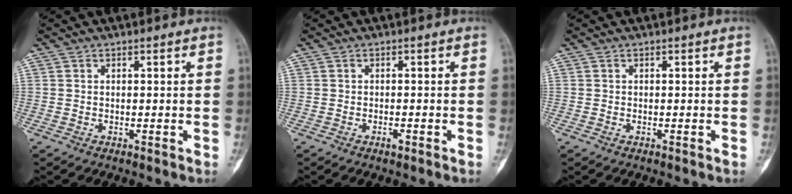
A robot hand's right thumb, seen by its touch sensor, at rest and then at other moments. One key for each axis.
{"total": 1.1, "fx": -0.7, "fy": 0.3, "fz": 0.8, "tx": -0.017, "ty": 0.003, "tz": -0.012}
{"total": 0.0}